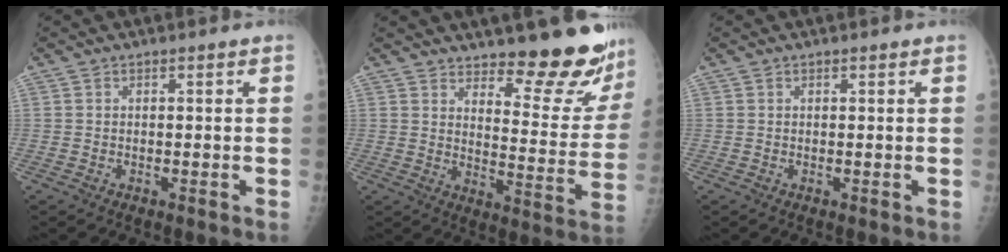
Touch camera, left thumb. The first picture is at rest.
{"total": 15.3, "force": [13.3, 3.8, 6.6], "torque": [-0.042, -0.124, 0.173]}
{"total": 0.0}